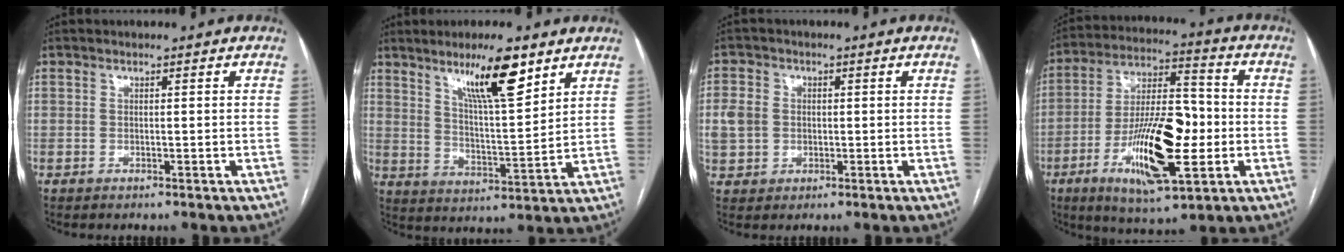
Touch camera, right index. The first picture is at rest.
{"total": 11.2, "force": [7.2, 1.4, 8.5], "torque": [-0.146, -0.005, 0.124]}
{"total": 5.0, "force": [0.1, 4.4, 2.3], "torque": [-0.060, 0.014, 0.009]}
{"total": 17.5, "force": [-4.5, 5.0, 16.1], "torque": [-0.294, 0.004, -0.072]}